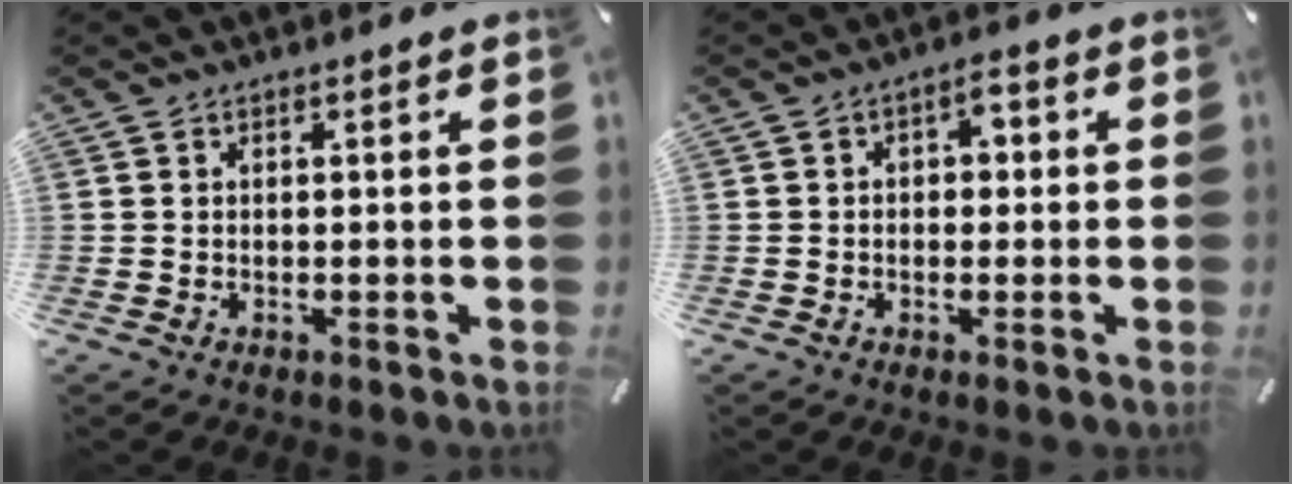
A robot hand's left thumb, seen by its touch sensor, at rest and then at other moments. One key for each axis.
{"total": 3.2, "fx": -0.2, "fy": 2.3, "fz": 2.2, "tx": -0.028, "ty": 0.009, "tz": -0.012}